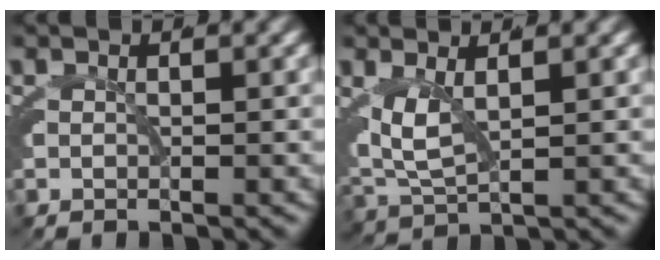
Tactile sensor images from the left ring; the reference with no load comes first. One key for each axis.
{"total": 4.1, "fx": 0.6, "fy": 3.0, "fz": 2.7, "tx": -0.076, "ty": -0.021, "tz": 0.016}